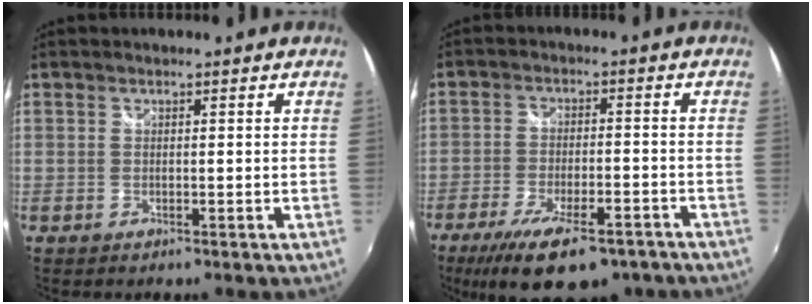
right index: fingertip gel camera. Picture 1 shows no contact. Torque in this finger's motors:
{"motor_torque": [1.71, -0.43, 0.63, 0.14]}